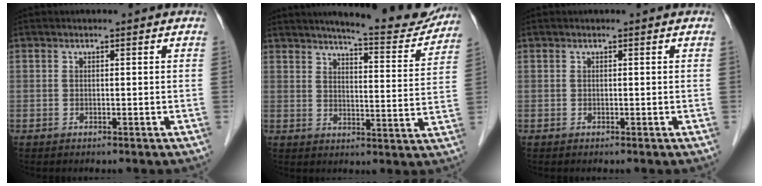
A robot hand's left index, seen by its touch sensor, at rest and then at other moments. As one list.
[{"total": 13.9, "force": [12.9, 1.4, 5.0], "torque": [-0.065, -0.028, 0.156]}, {"total": 0.0}]